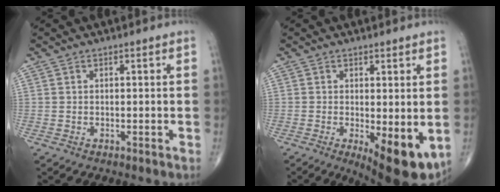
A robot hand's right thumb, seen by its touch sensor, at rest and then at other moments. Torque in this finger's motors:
{"motor_torque": [1.26, 1.51, 0.86, -0.47, 0.28]}